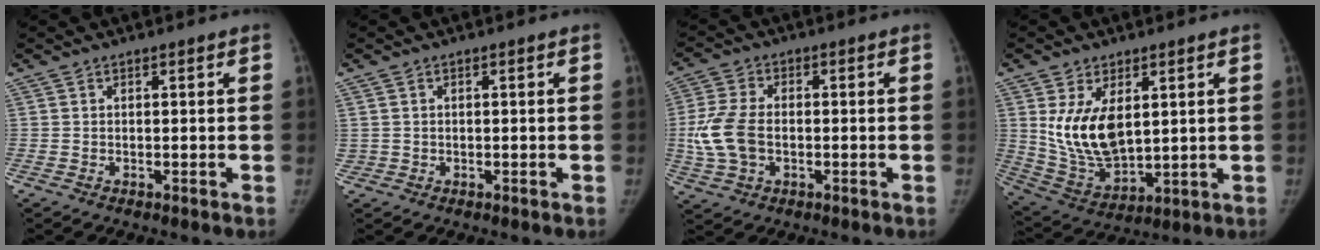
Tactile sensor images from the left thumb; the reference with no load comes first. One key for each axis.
{"total": 1.1, "fx": 0.2, "fy": 1.1, "fz": 0.1, "tx": 0.007, "ty": 0.003, "tz": 0.002}
{"total": 9.3, "fx": -1.0, "fy": 6.0, "fz": 7.0, "tx": -0.150, "ty": 0.008, "tz": -0.020}
{"total": 12.7, "fx": 3.2, "fy": 7.1, "fz": 10.0, "tx": -0.167, "ty": -0.025, "tz": 0.080}